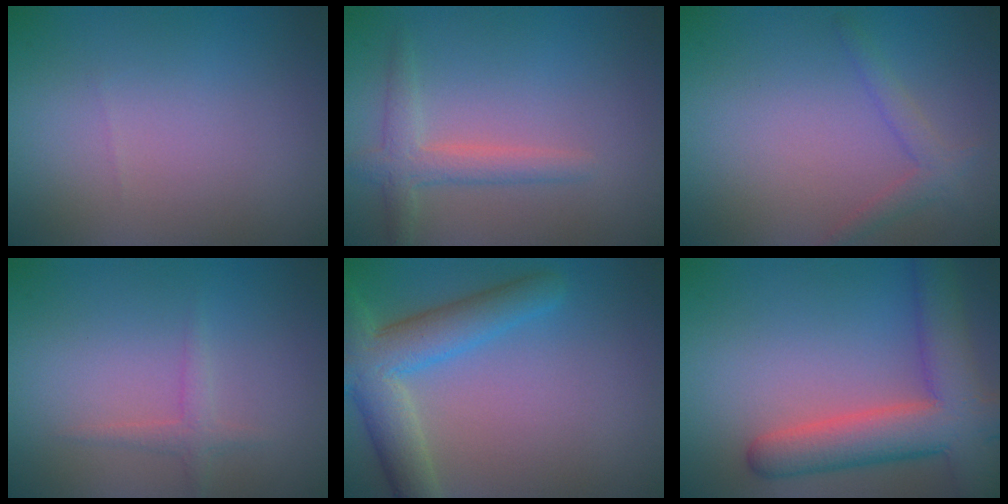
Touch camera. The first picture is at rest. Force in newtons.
{"total": 2.4, "press": 2.4, "slide": 0.1}
{"total": 1.8, "press": 1.8, "slide": 0.1}
{"total": 1.3, "press": 1.3, "slide": 0.0}
{"total": 5.9, "press": 5.9, "slide": 0.3}
{"total": 7.4, "press": 7.4, "slide": 0.5}